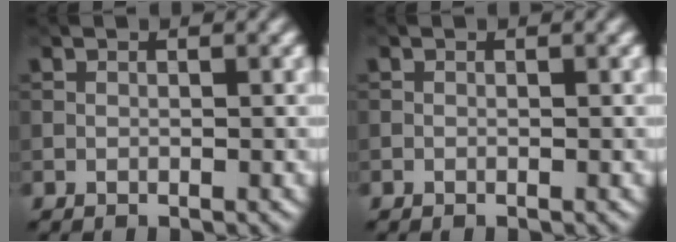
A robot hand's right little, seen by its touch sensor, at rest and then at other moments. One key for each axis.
{"total": 0.0}